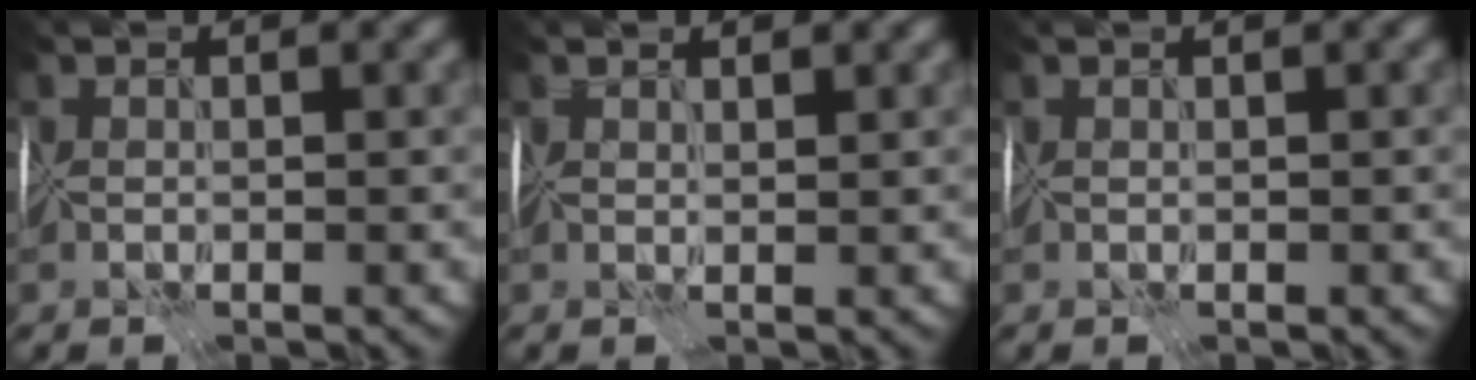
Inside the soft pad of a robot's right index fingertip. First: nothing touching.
{"total": 1.4, "force": [1.1, 0.3, 0.8], "torque": [-0.013, 0.002, 0.017]}
{"total": 1.0, "force": [0.7, 0.1, 0.8], "torque": [-0.006, 0.003, 0.009]}